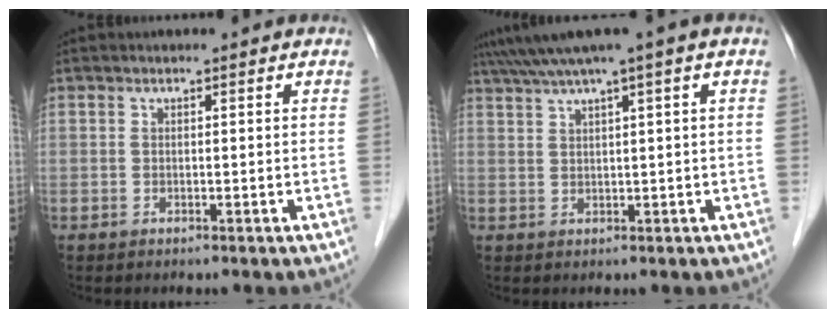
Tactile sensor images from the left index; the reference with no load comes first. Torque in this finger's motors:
{"motor_torque": [1.03, -1.11, 0.42, 0.21]}